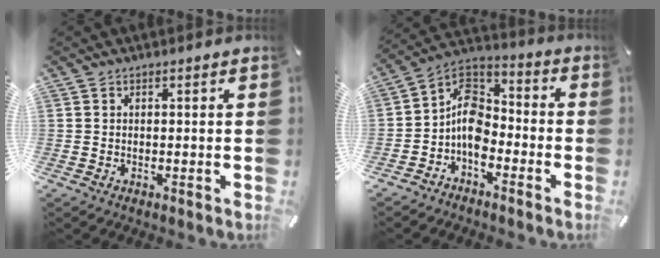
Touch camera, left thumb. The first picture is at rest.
{"total": 9.8, "force": [-4.7, 6.9, 5.2], "torque": [-0.112, 0.019, -0.089]}